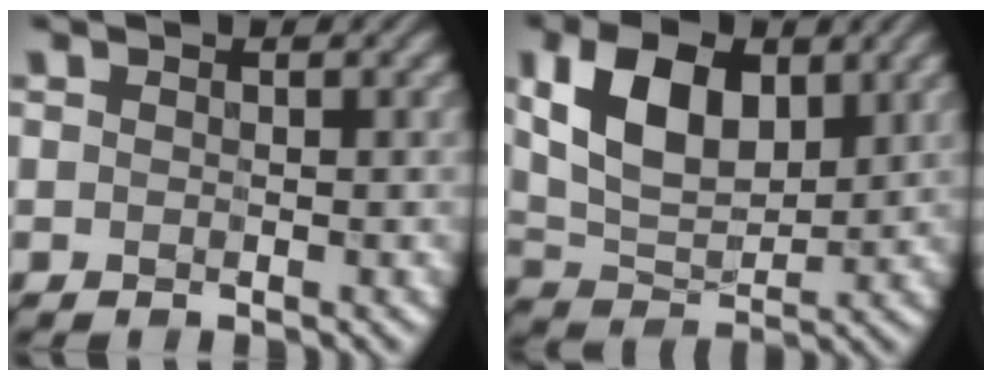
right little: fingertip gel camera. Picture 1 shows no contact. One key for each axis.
{"total": 8.1, "fx": 2.3, "fy": 4.9, "fz": 6.0, "tx": -0.126, "ty": 0.002, "tz": 0.042}